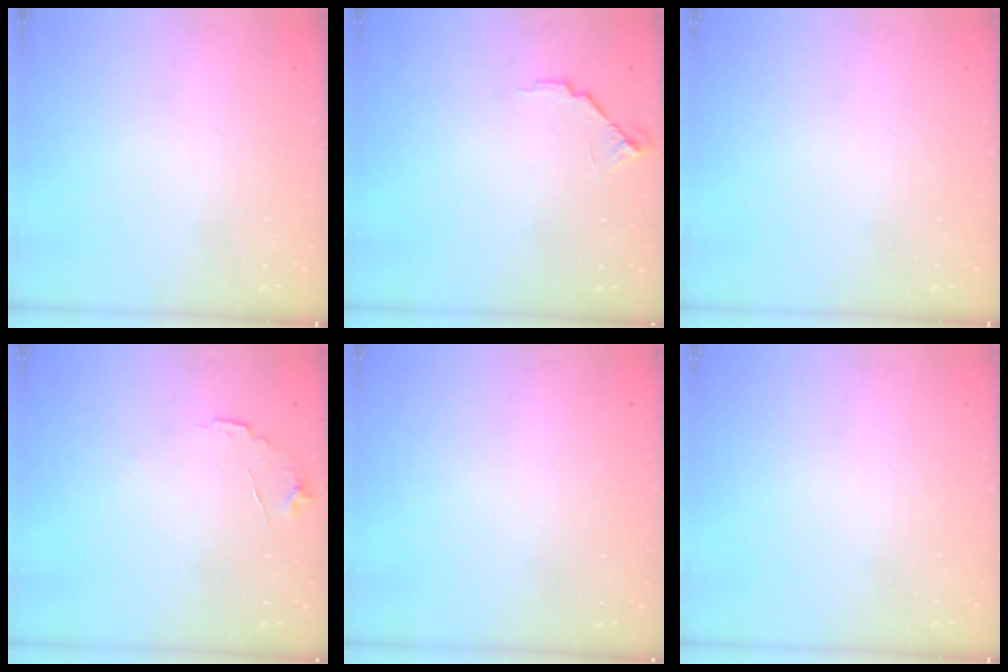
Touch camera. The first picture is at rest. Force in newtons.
{"total": 7.2, "press": 7.2, "slide": 0.6}
{"total": 0.0}
{"total": 6.3, "press": 6.2, "slide": 0.4}
{"total": 4.2, "press": 4.2, "slide": 0.2}
{"total": 0.0}